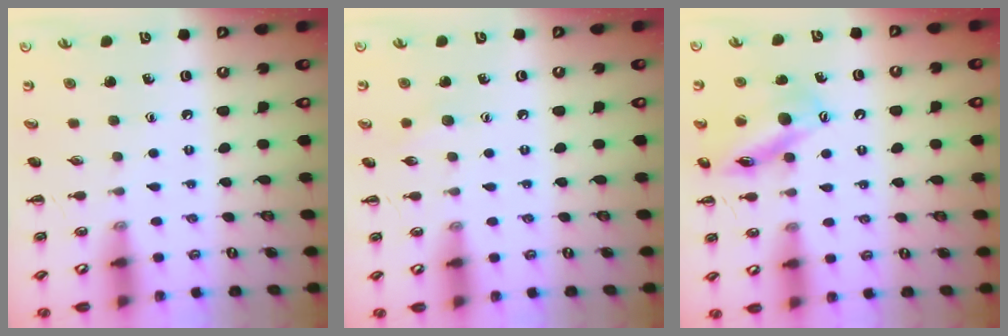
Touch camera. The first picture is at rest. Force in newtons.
{"total": 4.6, "press": 4.5, "slide": 1.0}
{"total": 14.2, "press": 14.0, "slide": 2.6}